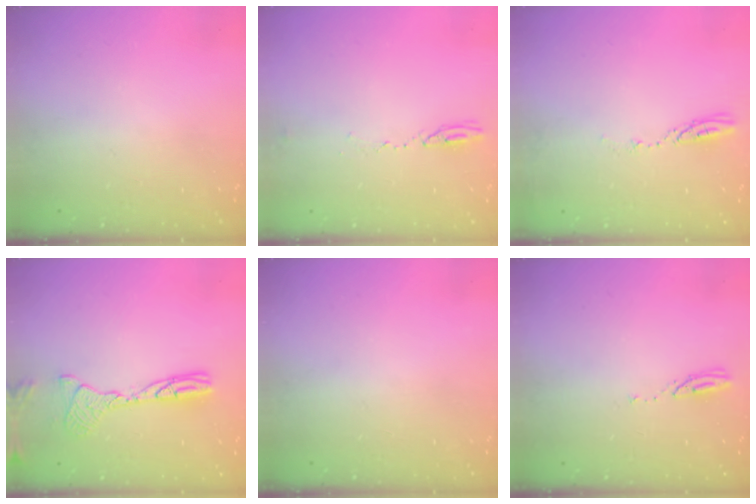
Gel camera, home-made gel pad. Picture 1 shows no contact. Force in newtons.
{"total": 3.7, "press": 3.6, "slide": 1.1}
{"total": 3.5, "press": 3.5, "slide": 0.3}
{"total": 11.9, "press": 11.6, "slide": 2.5}
{"total": 0.0}
{"total": 3.0, "press": 2.9, "slide": 0.3}